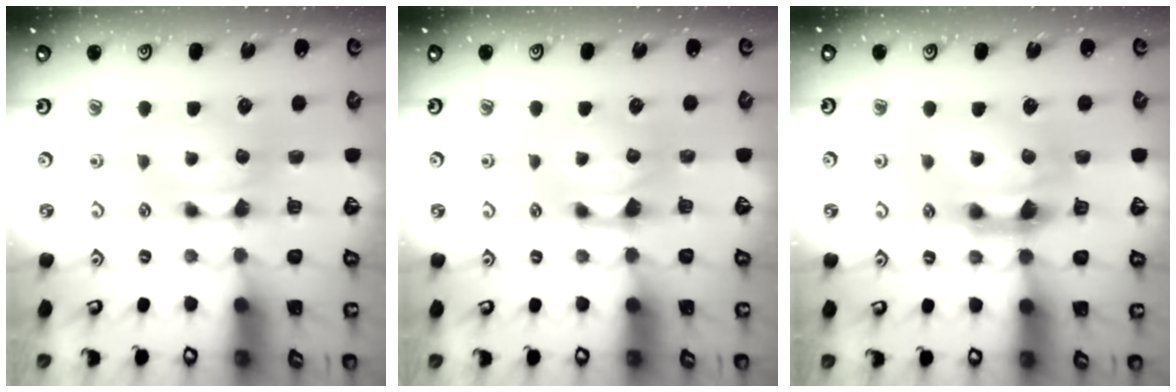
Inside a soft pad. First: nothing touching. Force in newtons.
{"total": 0.6, "press": 0.1, "slide": 0.6}
{"total": 5.2, "press": 4.7, "slide": 2.2}